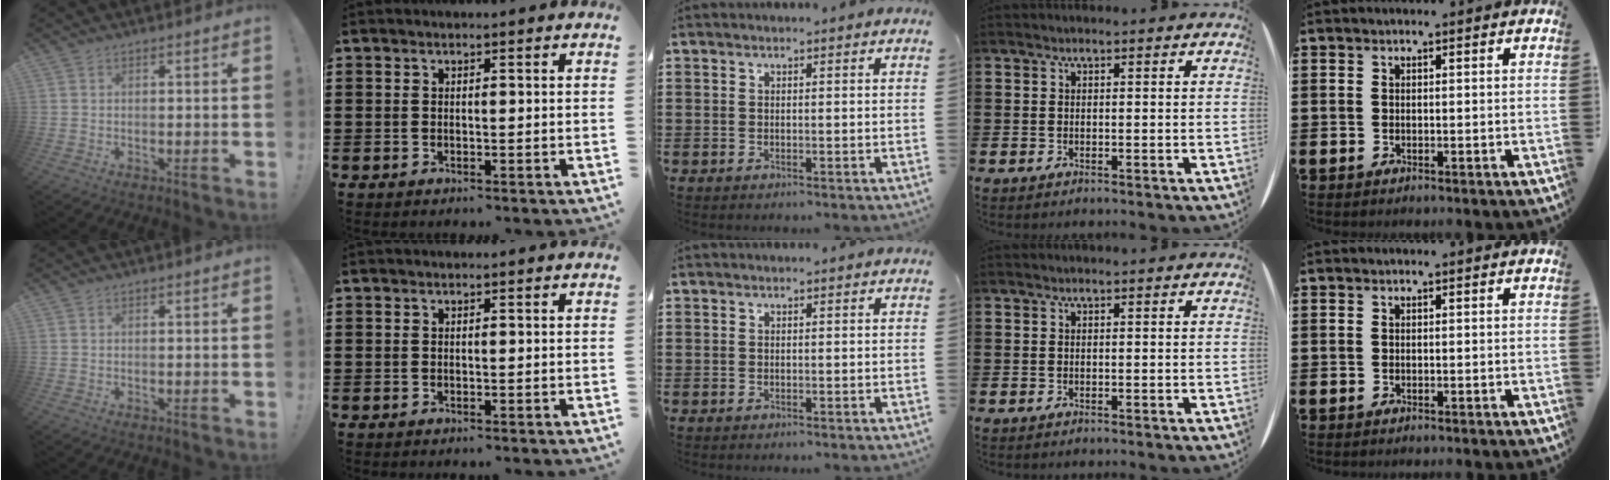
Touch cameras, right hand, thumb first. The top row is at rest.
{}